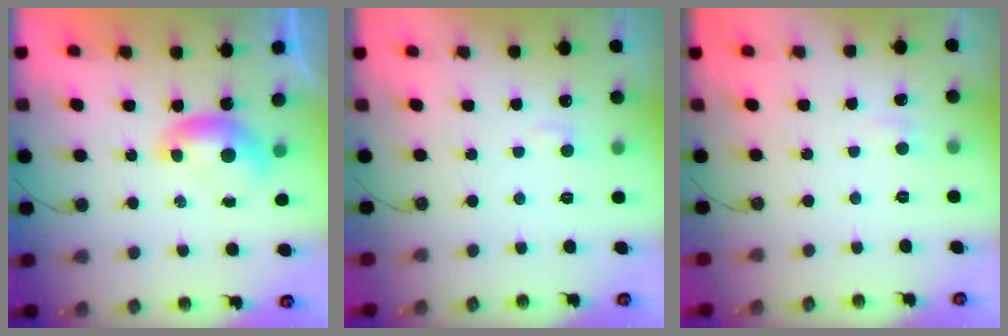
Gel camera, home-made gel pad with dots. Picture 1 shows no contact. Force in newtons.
{"total": 2.5, "press": 2.4, "slide": 0.5}
{"total": 1.9, "press": 1.9, "slide": 0.5}